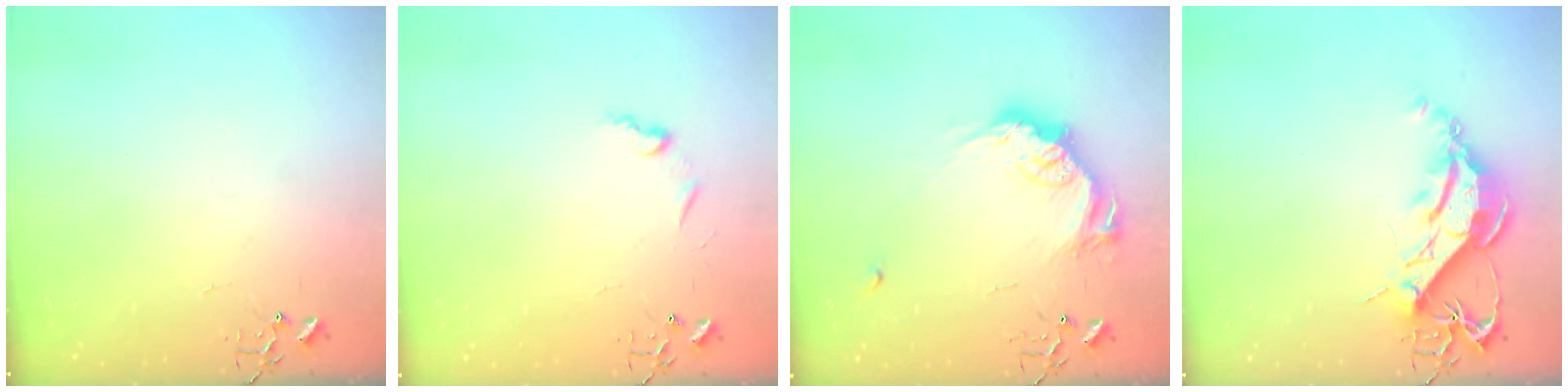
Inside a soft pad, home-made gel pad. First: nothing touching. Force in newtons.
{"total": 5.6, "press": 5.6, "slide": 0.7}
{"total": 17.4, "press": 17.3, "slide": 1.4}
{"total": 12.9, "press": 12.9, "slide": 1.2}